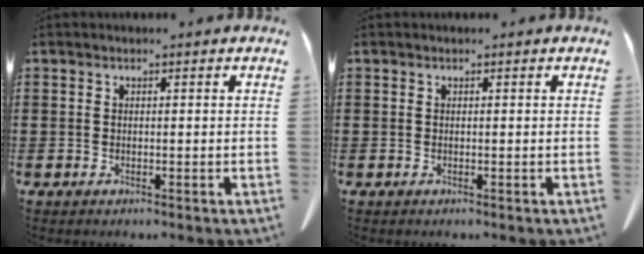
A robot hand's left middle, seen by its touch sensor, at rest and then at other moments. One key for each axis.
{"total": 0.0}